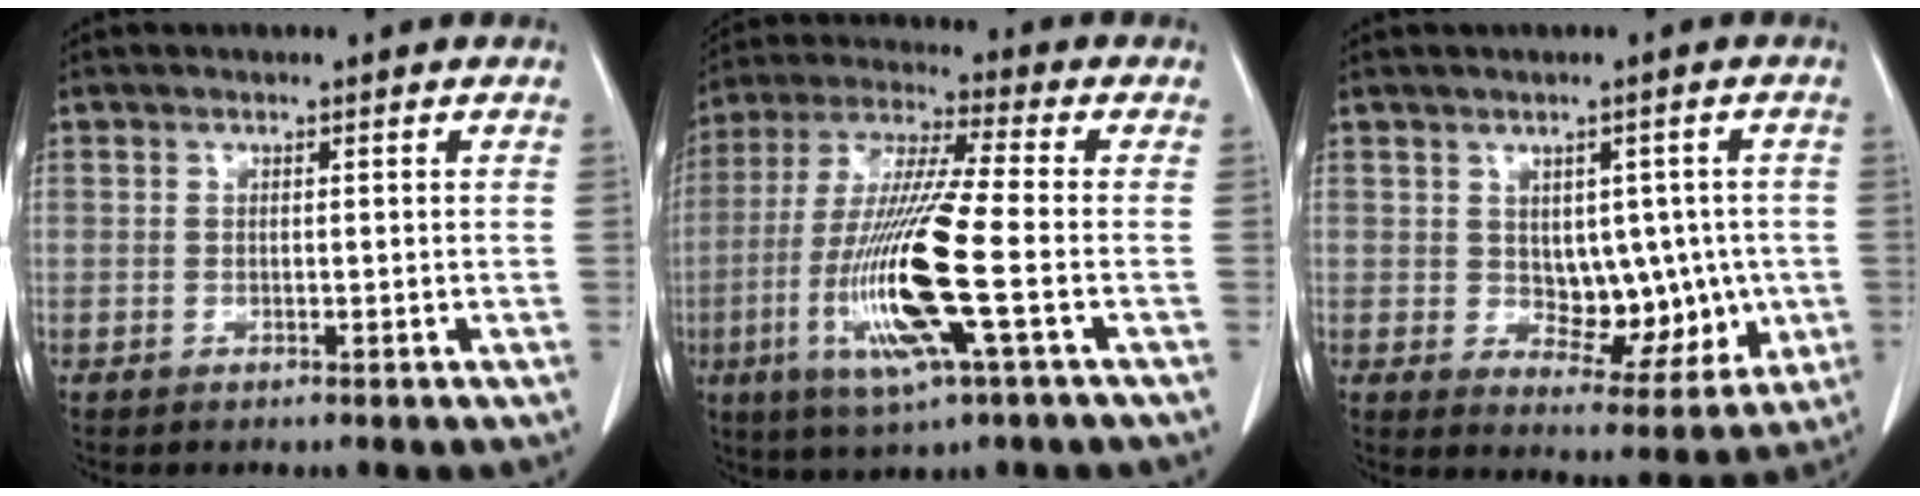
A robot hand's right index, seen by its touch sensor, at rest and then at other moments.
{"total": 16.2, "force": [-4.2, 0.4, 15.7], "torque": [-0.327, -0.017, -0.084]}
{"total": 9.0, "force": [-0.1, 5.5, 7.0], "torque": [-0.077, 0.008, 0.020]}